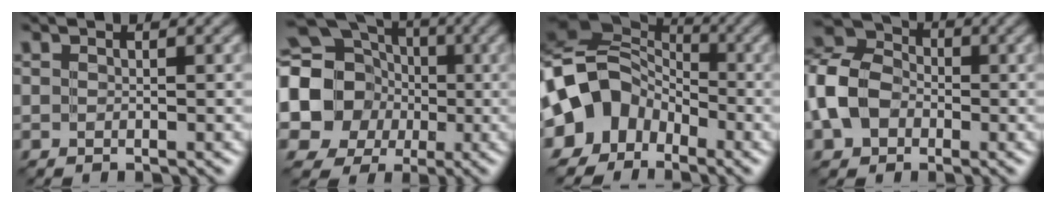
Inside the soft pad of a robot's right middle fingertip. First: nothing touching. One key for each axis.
{"total": 15.1, "fx": -0.7, "fy": 13.8, "fz": 6.1, "tx": -0.152, "ty": 0.008, "tz": -0.054}
{"total": 11.3, "fx": -4.4, "fy": 8.9, "fz": 5.3, "tx": -0.097, "ty": 0.000, "tz": -0.104}
{"total": 7.6, "fx": -2.2, "fy": 5.8, "fz": 4.4, "tx": -0.097, "ty": 0.008, "tz": -0.066}